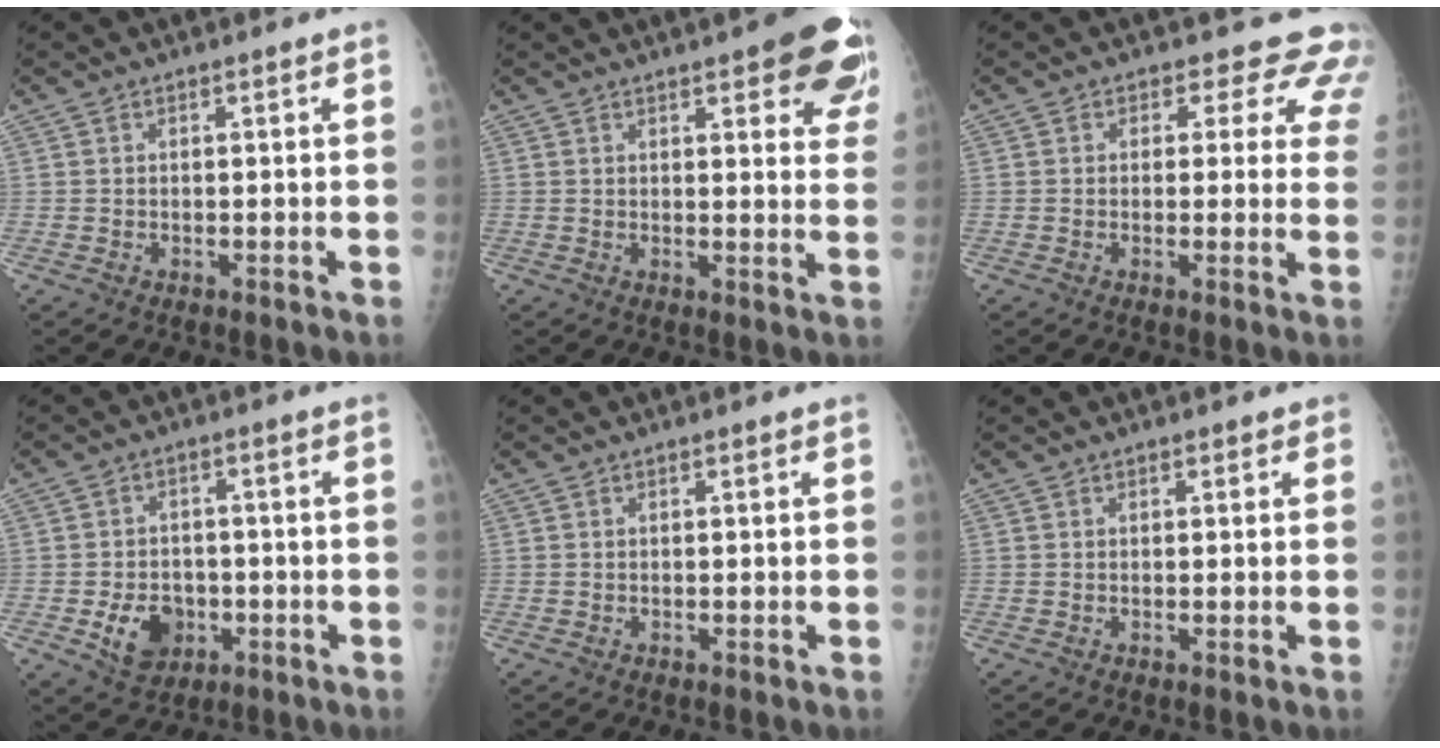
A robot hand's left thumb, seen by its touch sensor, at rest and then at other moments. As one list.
[{"total": 12.9, "force": [7.6, 4.2, 9.6], "torque": [-0.082, -0.030, 0.080]}, {"total": 9.0, "force": [6.7, 5.2, 2.9], "torque": [0.023, -0.023, 0.050]}, {"total": 7.7, "force": [-2.4, 5.9, 4.3], "torque": [-0.047, 0.007, -0.033]}, {"total": 0.0}, {"total": 0.8, "force": [0.5, 0.6, 0.1], "torque": [0.008, -0.002, 0.003]}]